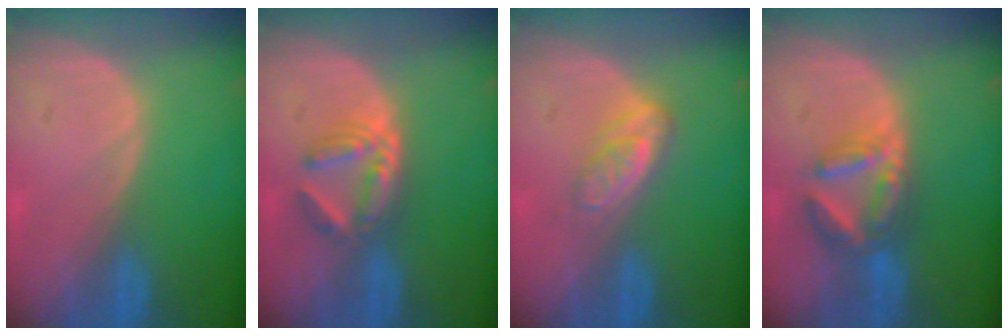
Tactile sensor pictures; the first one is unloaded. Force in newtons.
{"total": 5.9, "press": 5.2, "slide": 2.9}
{"total": 4.9, "press": 4.2, "slide": 2.4}
{"total": 7.0, "press": 6.2, "slide": 3.4}